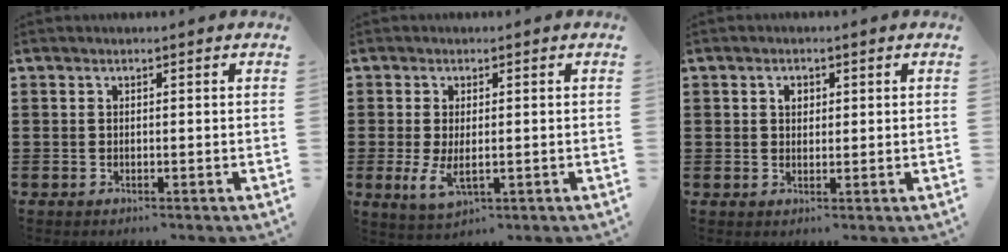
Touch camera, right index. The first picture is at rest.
{"total": 4.1, "force": [-0.2, 1.9, 3.6], "torque": [-0.089, -0.006, -0.007]}
{"total": 1.8, "force": [0.6, 1.3, 1.1], "torque": [-0.024, 0.009, 0.011]}